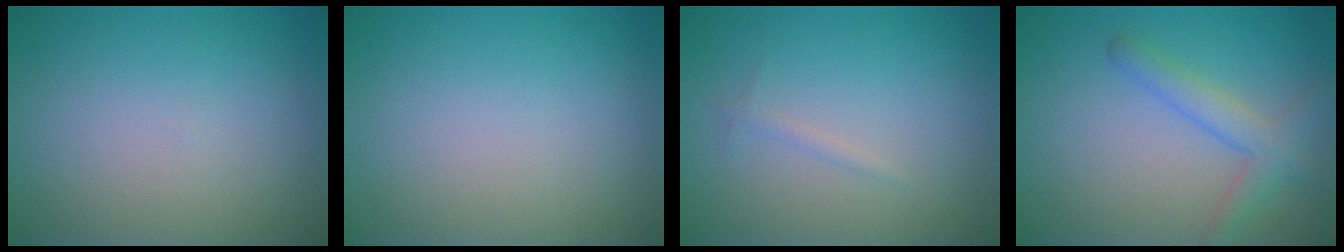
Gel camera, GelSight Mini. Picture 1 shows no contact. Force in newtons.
{"total": 0.0}
{"total": 0.6, "press": 0.6, "slide": 0.1}
{"total": 3.1, "press": 3.1, "slide": 0.2}